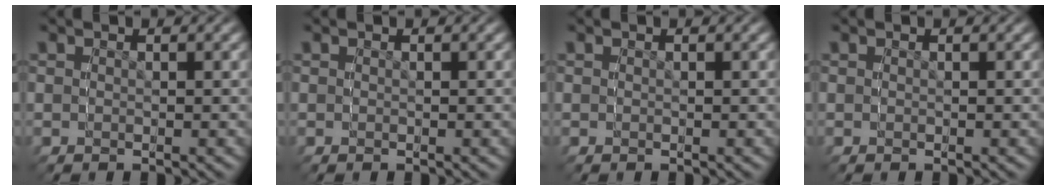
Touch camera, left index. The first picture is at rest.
{"total": 0.0}
{"total": 0.0}
{"total": 0.0}